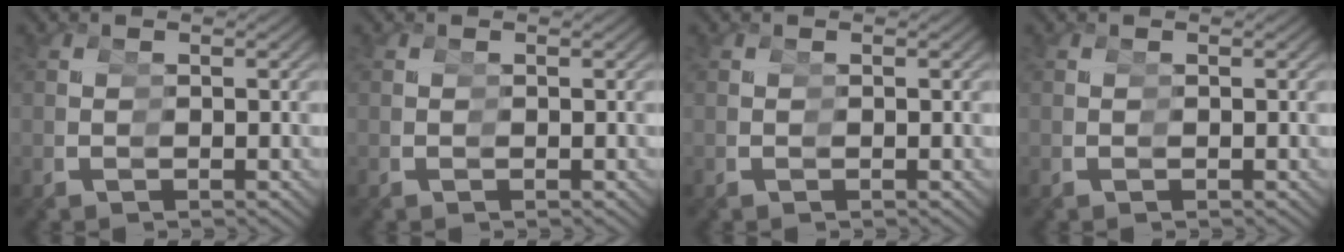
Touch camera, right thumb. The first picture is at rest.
{"total": 0.0}
{"total": 0.0}
{"total": 0.0}